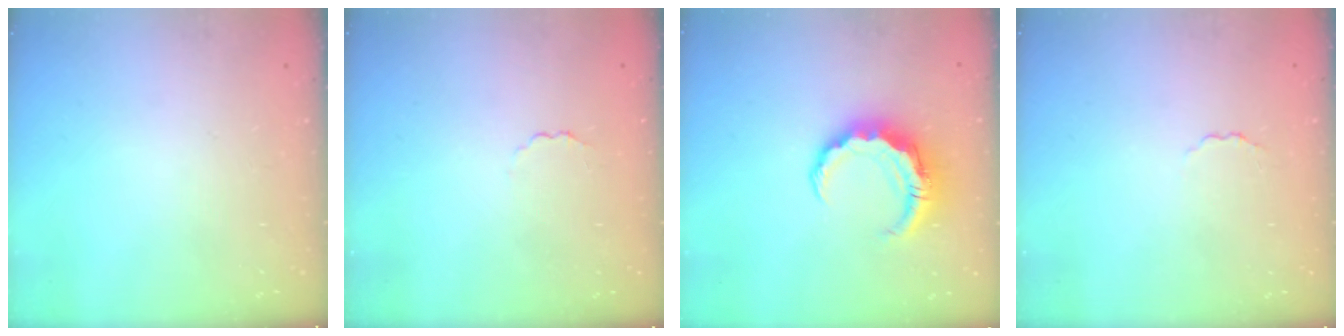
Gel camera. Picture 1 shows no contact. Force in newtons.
{"total": 1.7, "press": 1.7, "slide": 0.5}
{"total": 8.4, "press": 8.3, "slide": 1.3}
{"total": 2.0, "press": 1.9, "slide": 0.6}